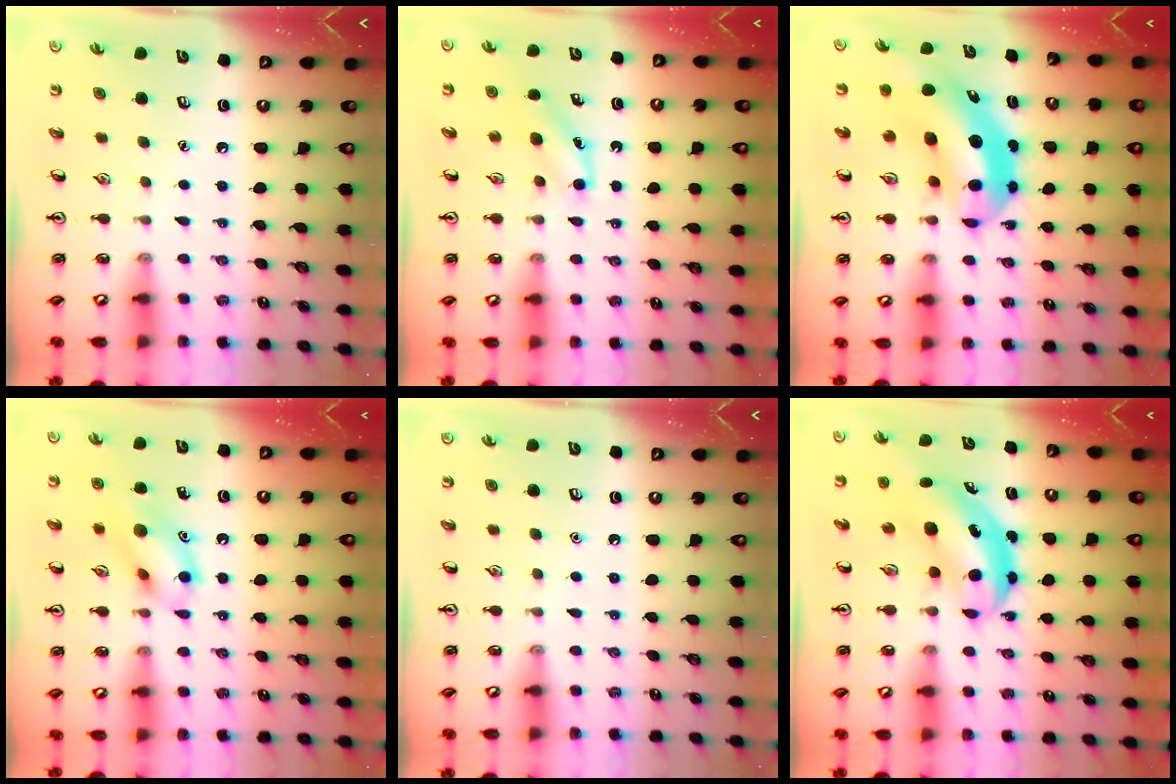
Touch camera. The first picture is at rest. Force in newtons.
{"total": 3.7, "press": 3.5, "slide": 1.2}
{"total": 8.3, "press": 8.0, "slide": 2.3}
{"total": 12.6, "press": 12.5, "slide": 1.6}
{"total": 0.0}
{"total": 6.1, "press": 6.0, "slide": 1.2}